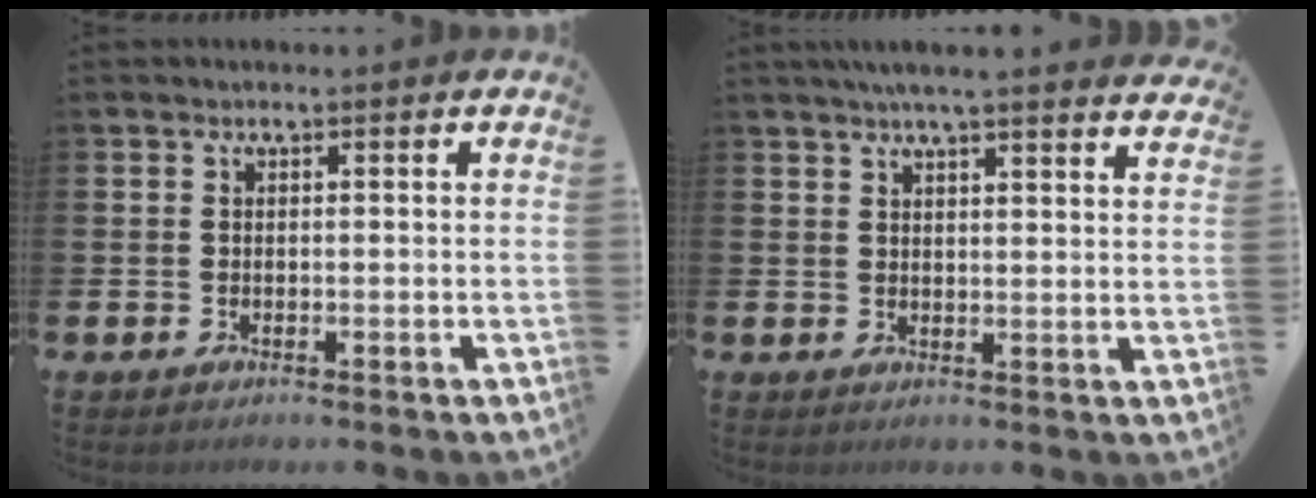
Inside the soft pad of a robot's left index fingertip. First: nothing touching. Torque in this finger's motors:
{"motor_torque": [1.07, -1.07, 0.28, 0.07]}